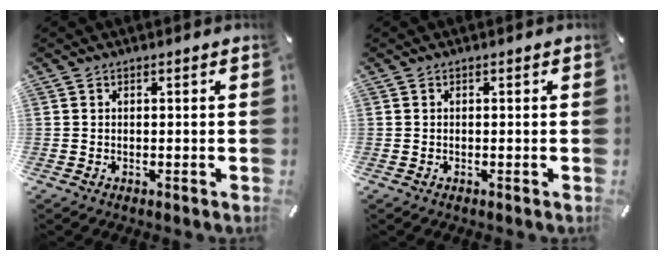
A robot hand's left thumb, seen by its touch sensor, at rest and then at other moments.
{"total": 0.0}